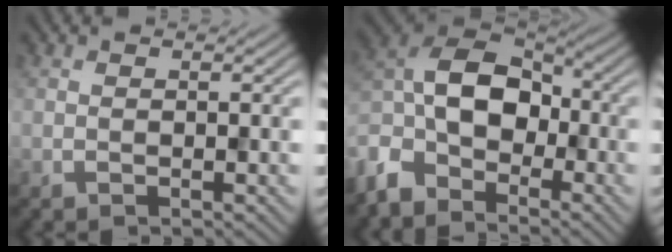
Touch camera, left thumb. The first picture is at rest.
{"total": 11.0, "force": [-5.1, 6.8, 7.0], "torque": [-0.160, -0.004, -0.125]}